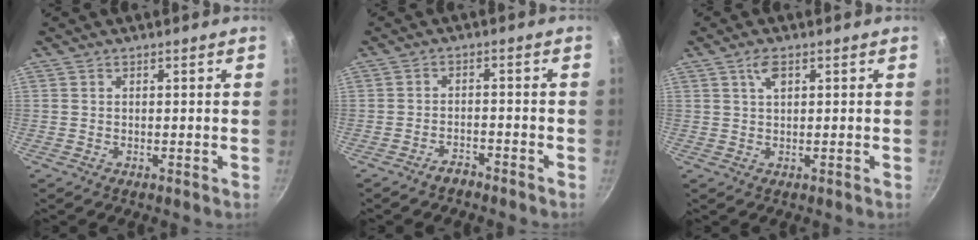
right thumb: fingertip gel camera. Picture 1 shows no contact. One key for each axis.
{"total": 2.7, "fx": -2.4, "fy": 0.7, "fz": 0.9, "tx": -0.011, "ty": 0.027, "tz": -0.037}
{"total": 2.5, "fx": 1.0, "fy": 1.0, "fz": 2.1, "tx": -0.036, "ty": -0.002, "tz": 0.020}